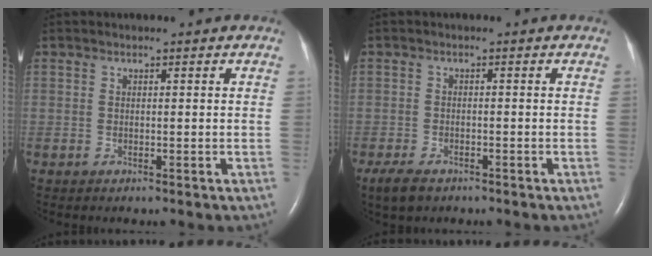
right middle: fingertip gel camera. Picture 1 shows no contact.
{"total": 4.0, "force": [-2.9, 1.8, 2.1], "torque": [-0.044, -0.008, -0.046]}